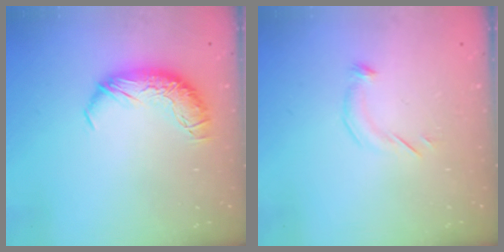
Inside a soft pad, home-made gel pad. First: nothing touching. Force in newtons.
{"total": 5.1, "press": 5.0, "slide": 0.6}